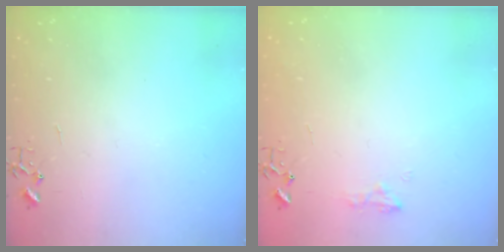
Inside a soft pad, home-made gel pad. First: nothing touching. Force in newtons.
{"total": 8.5, "press": 8.5, "slide": 0.6}